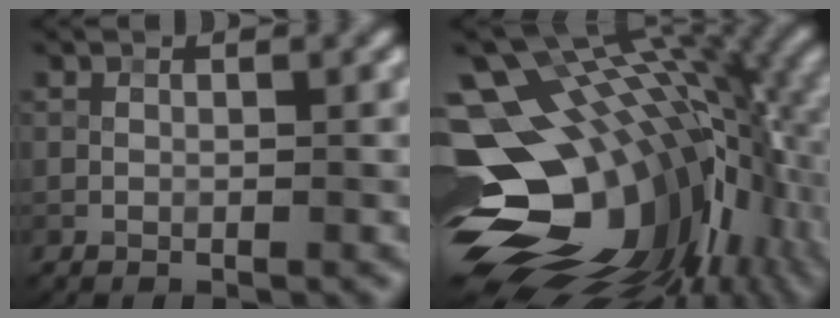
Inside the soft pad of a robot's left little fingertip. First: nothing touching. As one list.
[{"total": 19.1, "force": [-1.6, 12.3, 14.6], "torque": [-0.248, -0.019, -0.011]}]